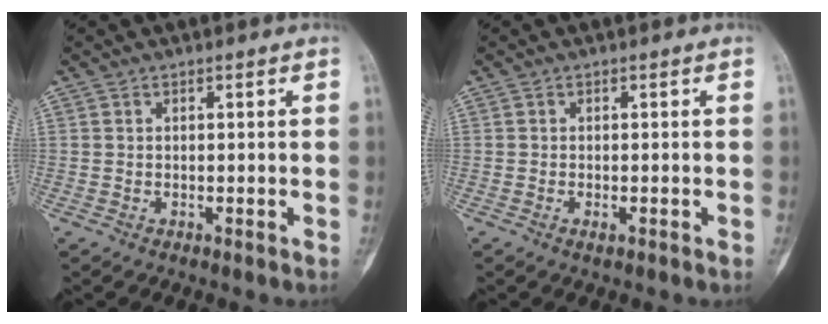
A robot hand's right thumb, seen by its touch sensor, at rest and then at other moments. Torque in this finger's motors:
{"motor_torque": [-0.42, -0.28, 0.05, 0.22, 0.04]}